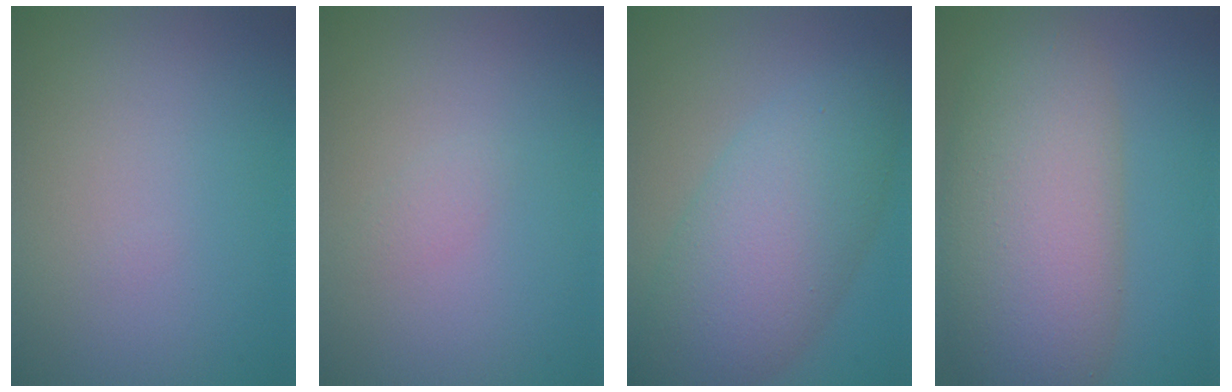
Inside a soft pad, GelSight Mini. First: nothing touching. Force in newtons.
{"total": 0.7, "press": 0.7, "slide": 0.1}
{"total": 7.5, "press": 7.5, "slide": 0.3}
{"total": 10.0, "press": 10.0, "slide": 0.6}